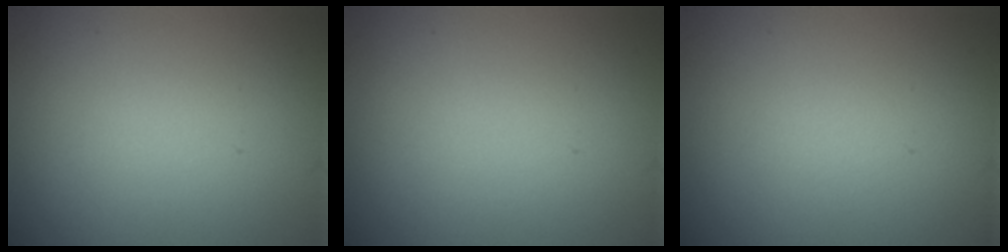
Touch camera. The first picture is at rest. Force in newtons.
{"total": 0.0}
{"total": 0.0}